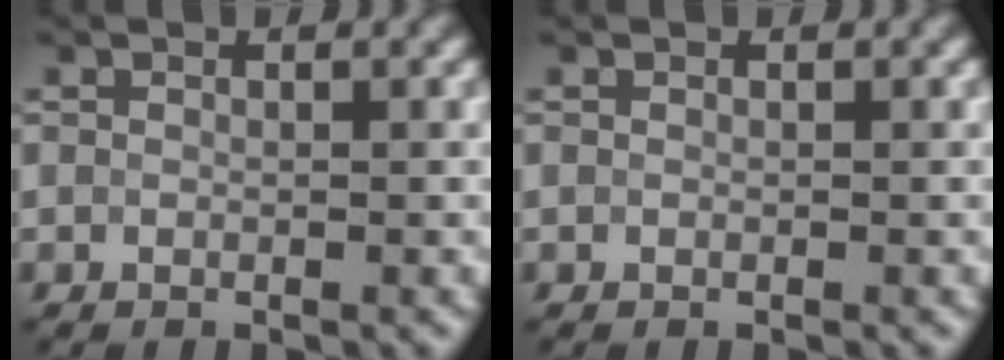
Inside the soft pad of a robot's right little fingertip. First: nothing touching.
{"total": 0.0}